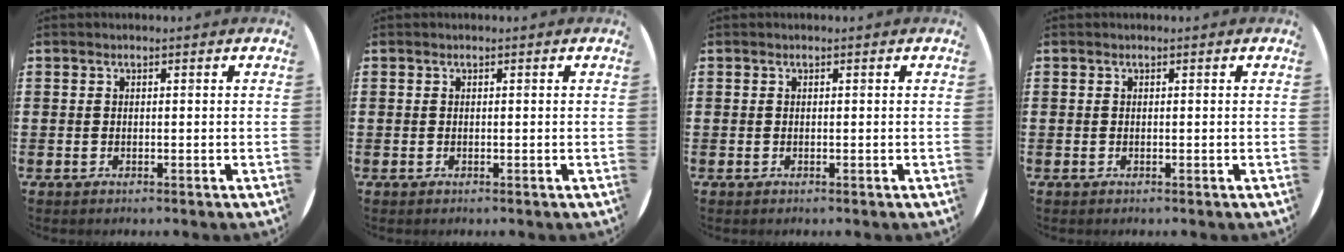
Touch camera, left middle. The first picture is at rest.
{"total": 0.0}
{"total": 0.0}
{"total": 0.0}